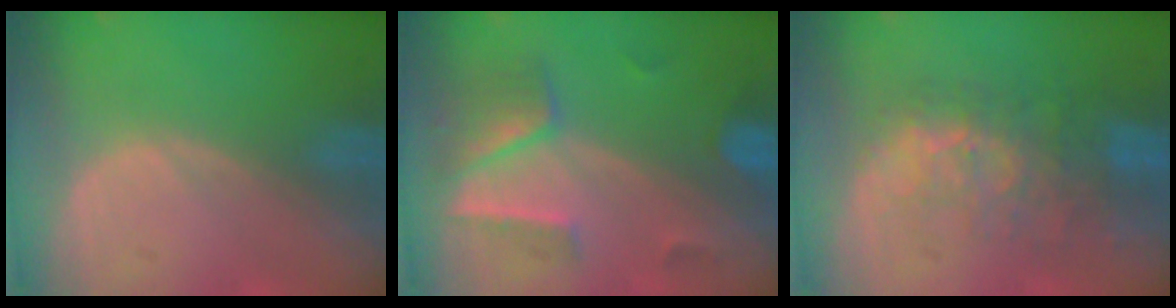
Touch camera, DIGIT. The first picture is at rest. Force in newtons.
{"total": 7.2, "press": 6.3, "slide": 3.4}
{"total": 9.8, "press": 8.3, "slide": 5.1}